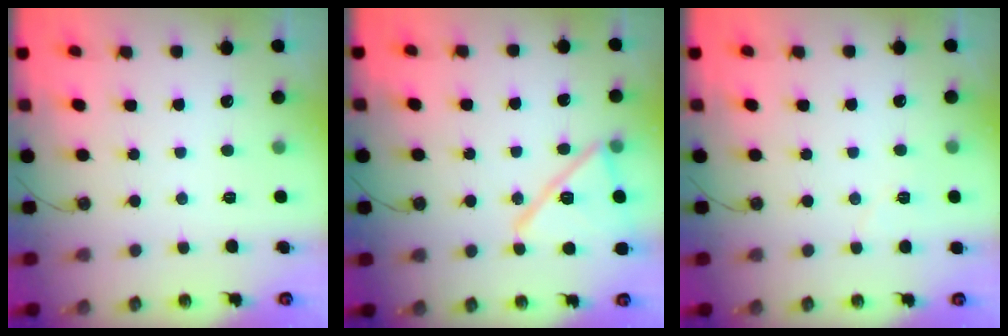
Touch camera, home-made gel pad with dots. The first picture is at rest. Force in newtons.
{"total": 15.0, "press": 15.0, "slide": 0.5}
{"total": 3.9, "press": 3.7, "slide": 1.3}